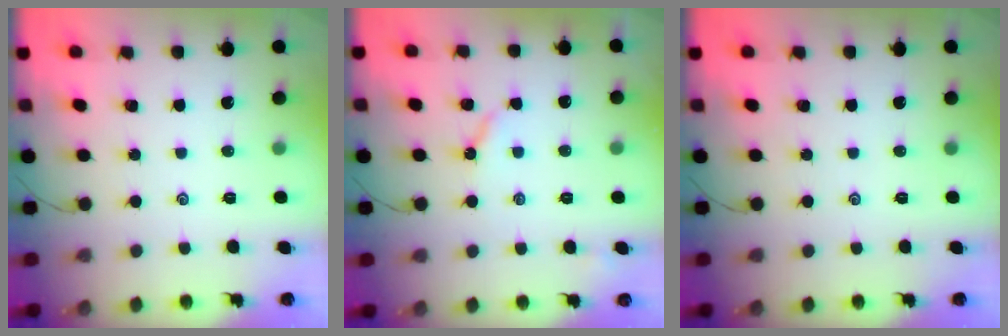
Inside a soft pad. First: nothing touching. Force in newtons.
{"total": 3.5, "press": 3.5, "slide": 0.3}
{"total": 0.0}